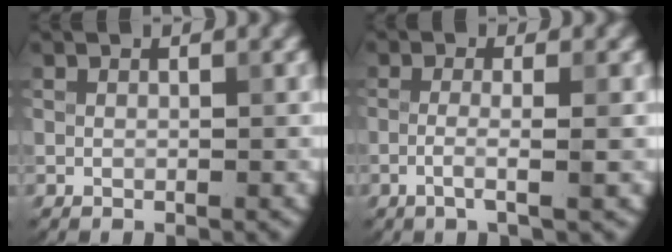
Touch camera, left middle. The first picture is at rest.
{"total": 2.5, "force": [-0.6, 0.5, 2.4], "torque": [-0.038, 0.001, -0.020]}